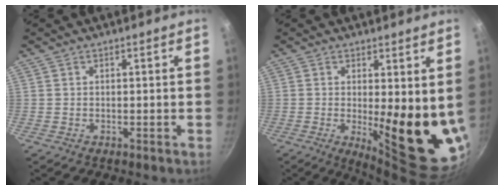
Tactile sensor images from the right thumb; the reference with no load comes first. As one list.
[{"total": 14.5, "force": [0.2, 4.5, 13.7], "torque": [-0.159, -0.040, 0.015]}]